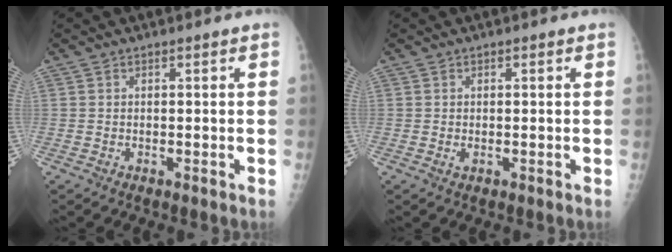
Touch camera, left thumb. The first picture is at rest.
{"total": 1.0, "force": [-0.1, 0.6, 0.8], "torque": [-0.015, 0.002, -0.001]}